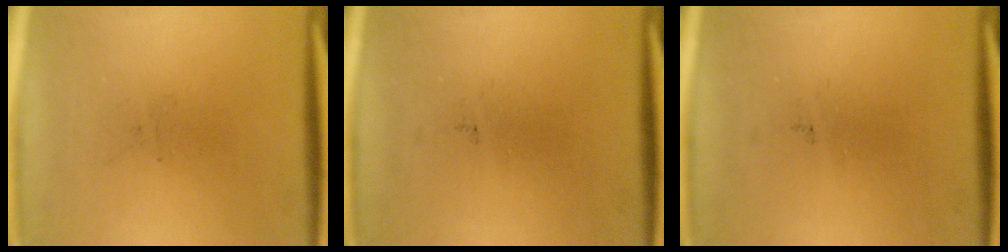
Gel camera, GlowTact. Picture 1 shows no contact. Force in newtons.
{"total": 0.0}
{"total": 0.0}